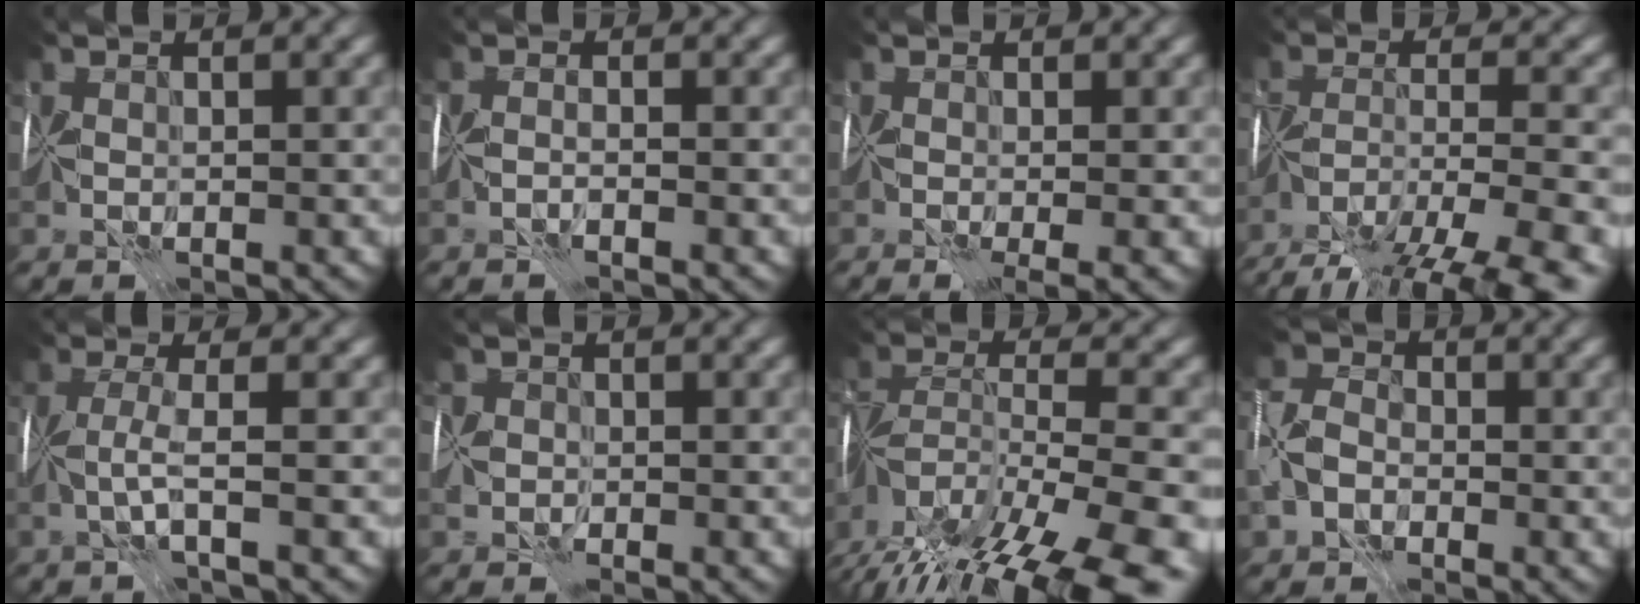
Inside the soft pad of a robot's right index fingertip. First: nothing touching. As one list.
[{"total": 1.0, "force": [-0.9, -0.1, 0.5], "torque": [-0.011, -0.003, -0.023]}, {"total": 4.6, "force": [-1.3, 1.9, 4.0], "torque": [-0.054, -0.009, -0.006]}, {"total": 13.7, "force": [-11.0, 3.9, 7.2], "torque": [-0.131, -0.025, -0.147]}, {"total": 2.1, "force": [-0.4, -0.2, 2.1], "torque": [-0.046, 0.004, -0.012]}, {"total": 2.0, "force": [-1.2, 1.5, 0.6], "torque": [-0.007, -0.001, -0.029]}, {"total": 17.2, "force": [-12.5, 5.4, 10.6], "torque": [-0.194, -0.031, -0.176]}, {"total": 3.5, "force": [-1.4, 2.7, 1.7], "torque": [-0.039, 0.009, -0.035]}]